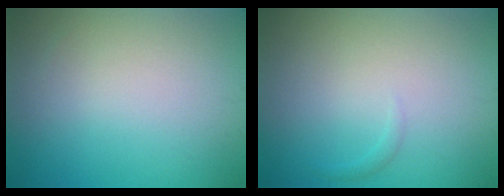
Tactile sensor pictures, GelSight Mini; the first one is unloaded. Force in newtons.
{"total": 0.5, "press": 0.5, "slide": 0.1}